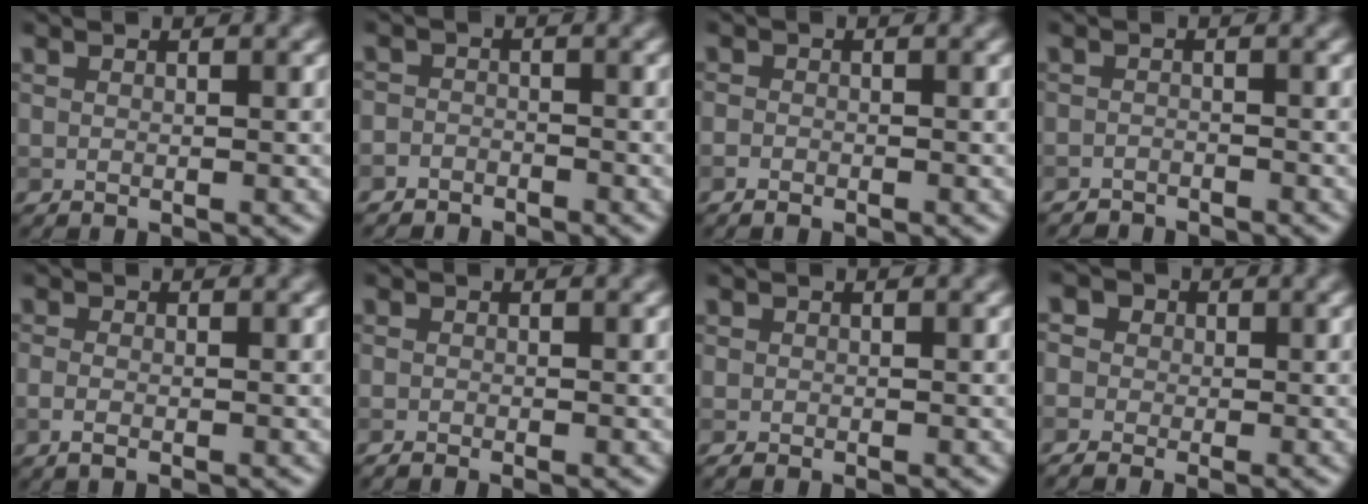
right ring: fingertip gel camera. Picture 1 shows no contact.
{"total": 2.2, "force": [-2.0, 0.9, -0.1], "torque": [0.009, 0.005, -0.043]}
{"total": 0.8, "force": [-0.7, 0.3, 0.3], "torque": [-0.003, 0.003, -0.016]}
{"total": 2.2, "force": [-2.2, 0.3, 0.0], "torque": [0.006, -0.002, -0.043]}
{"total": 1.1, "force": [-0.5, 0.5, 0.9], "torque": [-0.022, 0.002, -0.015]}
{"total": 1.1, "force": [-0.8, 0.3, 0.7], "torque": [-0.013, -0.003, -0.016]}
{"total": 0.9, "force": [-0.7, 0.4, 0.3], "torque": [-0.004, 0.000, -0.013]}
{"total": 3.7, "force": [-0.9, 3.1, 1.9], "torque": [-0.030, 0.014, -0.027]}